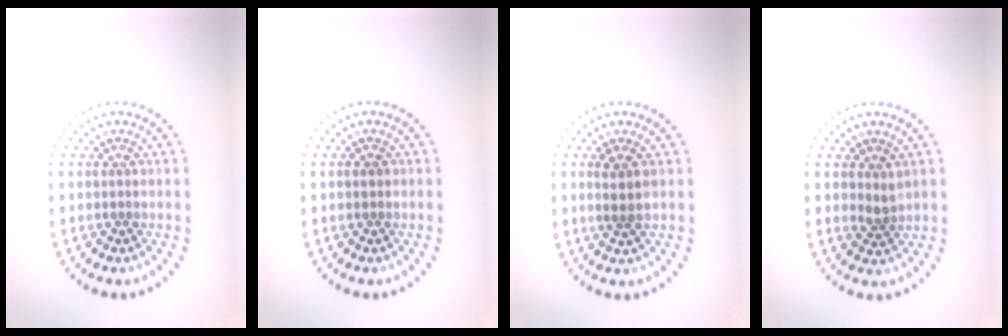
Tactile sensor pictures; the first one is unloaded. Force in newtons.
{"total": 0.8, "press": 0.8, "slide": 0.1}
{"total": 1.8, "press": 1.4, "slide": 1.1}
{"total": 1.3, "press": 1.0, "slide": 0.7}